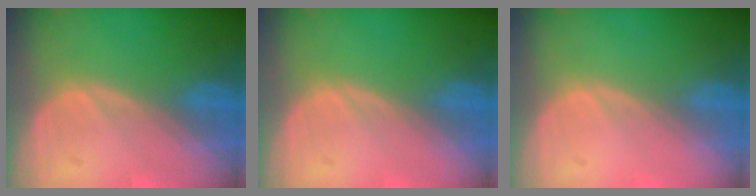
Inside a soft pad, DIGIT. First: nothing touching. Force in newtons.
{"total": 0.0}
{"total": 0.0}